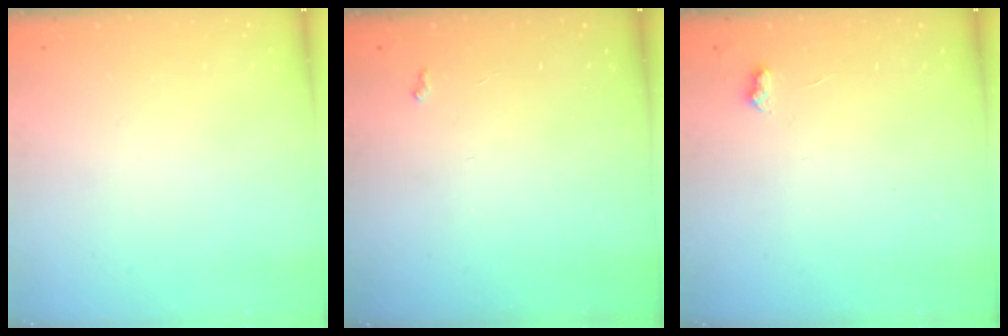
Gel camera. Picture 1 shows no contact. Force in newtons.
{"total": 2.5, "press": 2.4, "slide": 0.4}
{"total": 3.1, "press": 3.0, "slide": 0.4}